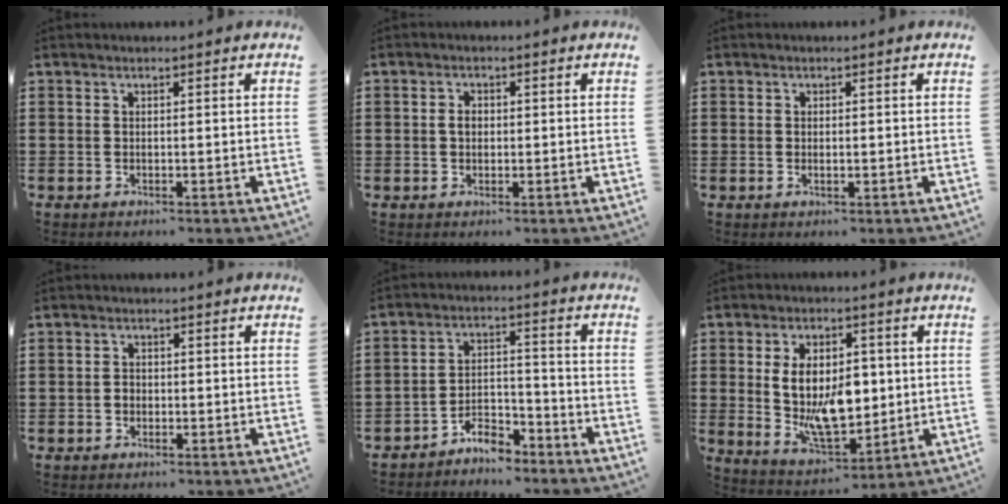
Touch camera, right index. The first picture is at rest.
{"total": 1.8, "force": [0.1, 1.2, 1.3], "torque": [-0.027, 0.007, 0.000]}
{"total": 0.7, "force": [-0.1, 0.4, 0.6], "torque": [-0.012, 0.003, -0.002]}
{"total": 1.2, "force": [-0.4, 1.0, 0.7], "torque": [-0.016, 0.002, -0.008]}
{"total": 5.3, "force": [-4.8, 1.4, 1.5], "torque": [-0.034, 0.013, -0.097]}
{"total": 10.9, "force": [0.8, 6.0, 9.0], "torque": [-0.168, -0.001, 0.009]}